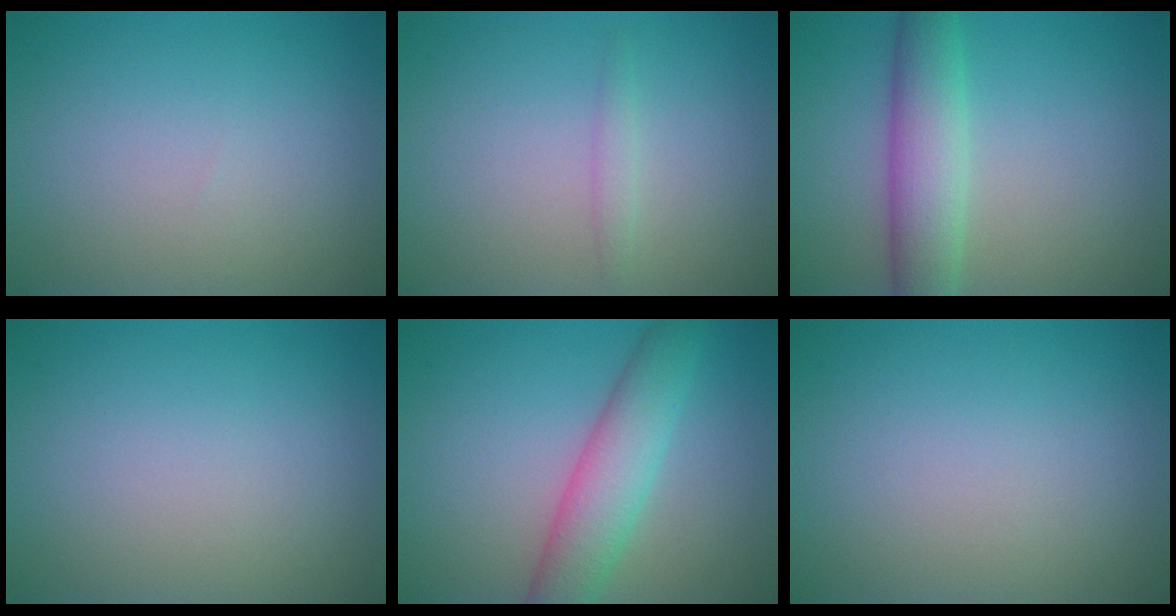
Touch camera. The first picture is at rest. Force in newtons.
{"total": 0.9, "press": 0.9, "slide": 0.1}
{"total": 5.1, "press": 5.1, "slide": 0.4}
{"total": 0.0}
{"total": 5.1, "press": 5.1, "slide": 0.1}
{"total": 0.0}